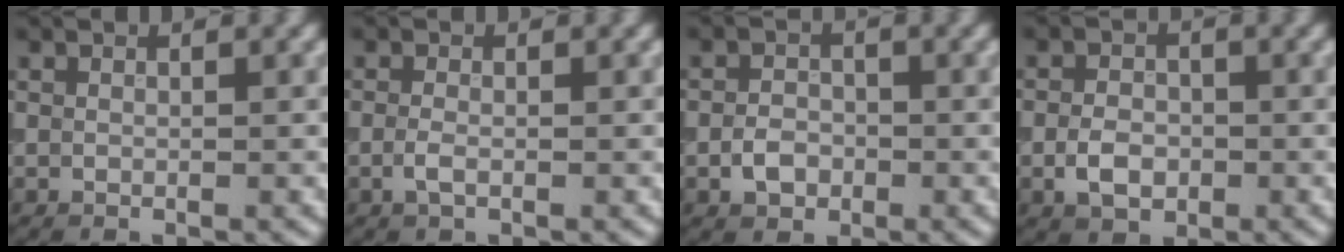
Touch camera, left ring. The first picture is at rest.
{"total": 1.3, "force": [-0.4, 0.6, 1.1], "torque": [-0.027, -0.002, -0.012]}
{"total": 2.2, "force": [-0.8, 1.7, 1.1], "torque": [-0.018, 0.002, -0.020]}
{"total": 3.0, "force": [-0.9, 2.1, 1.9], "torque": [-0.032, 0.001, -0.022]}